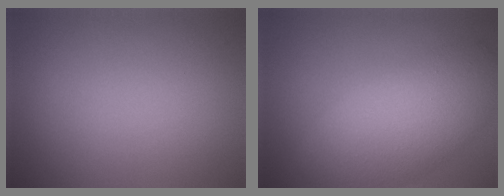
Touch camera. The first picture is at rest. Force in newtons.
{"total": 7.7, "press": 7.7, "slide": 0.4}